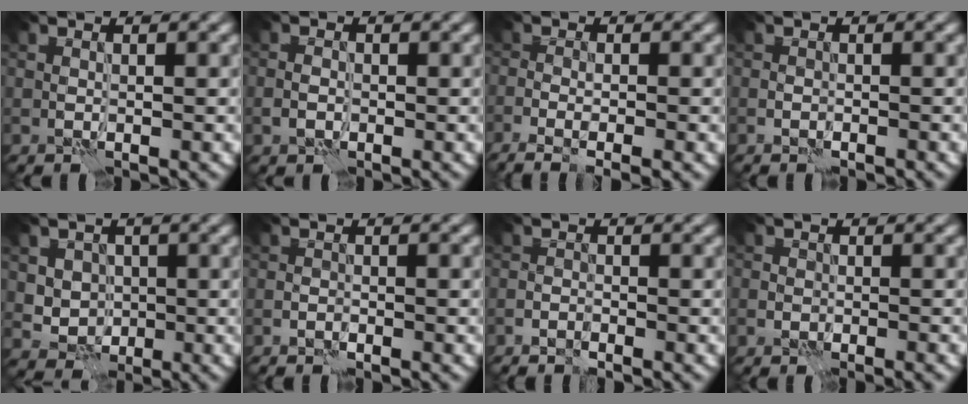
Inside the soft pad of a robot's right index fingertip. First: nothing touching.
{"total": 1.0, "force": [-0.6, 0.7, 0.3], "torque": [-0.007, 0.006, -0.010]}
{"total": 4.1, "force": [-2.4, 1.1, 3.1], "torque": [-0.042, 0.000, -0.034]}
{"total": 1.0, "force": [-1.0, 0.0, -0.2], "torque": [0.002, 0.003, -0.017]}
{"total": 2.8, "force": [0.3, 2.8, 0.5], "torque": [-0.012, 0.000, 0.015]}
{"total": 1.0, "force": [-1.0, 0.0, 0.1], "torque": [0.003, 0.005, -0.020]}
{"total": 1.3, "force": [-1.3, -0.1, -0.1], "torque": [-0.002, 0.004, -0.025]}
{"total": 1.4, "force": [-1.4, 0.2, 0.1], "torque": [0.002, 0.001, -0.023]}